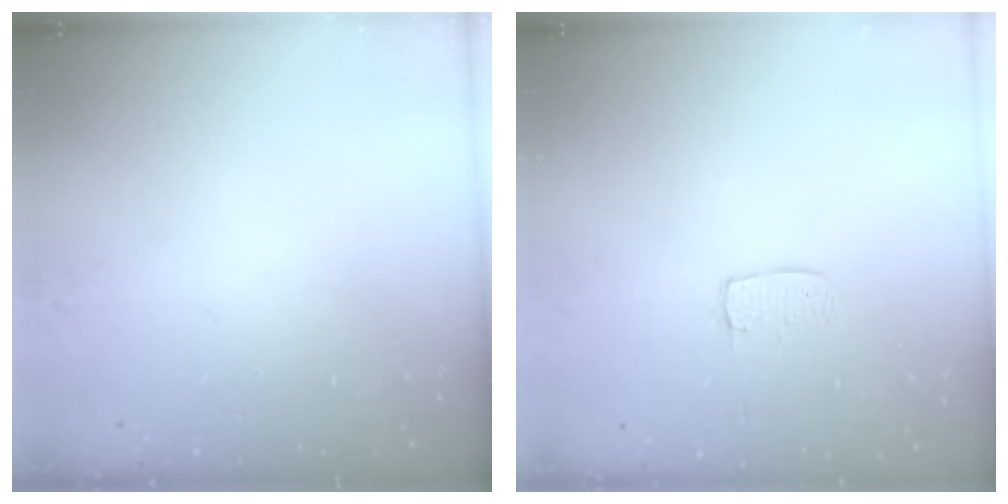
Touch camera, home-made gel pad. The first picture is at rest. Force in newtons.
{"total": 5.8, "press": 5.8, "slide": 0.3}